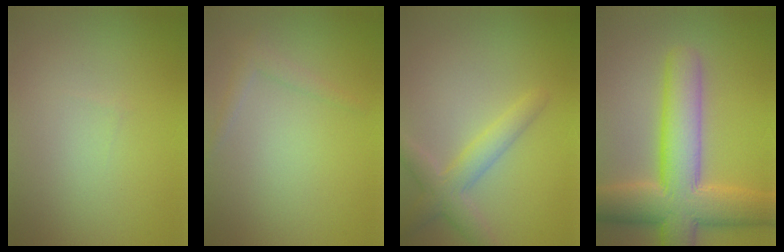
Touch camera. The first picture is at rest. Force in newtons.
{"total": 1.2, "press": 1.2, "slide": 0.1}
{"total": 3.3, "press": 3.3, "slide": 0.2}
{"total": 10.0, "press": 10.0, "slide": 0.5}